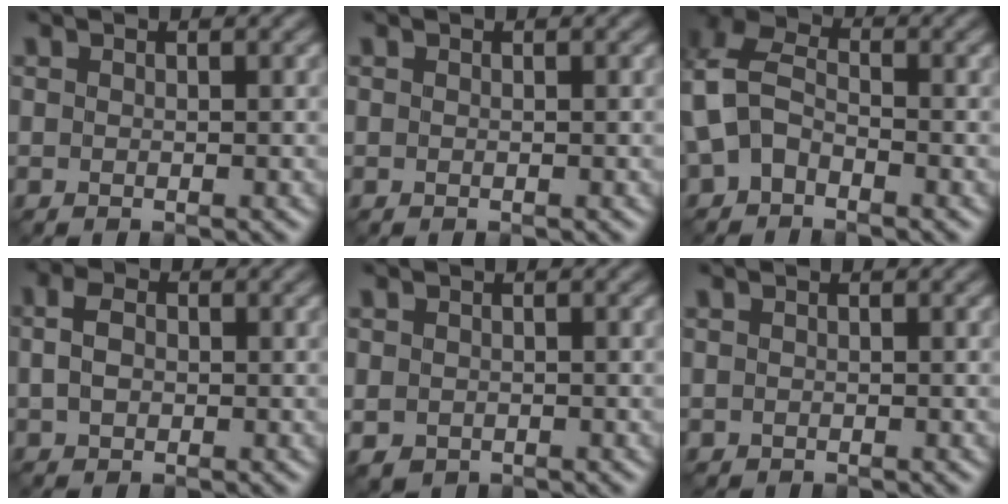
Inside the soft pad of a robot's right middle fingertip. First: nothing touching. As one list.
[{"total": 0.0}, {"total": 5.4, "force": [-0.9, 3.8, 3.7], "torque": [-0.088, 0.013, -0.034]}, {"total": 2.9, "force": [0.1, 2.0, 2.1], "torque": [-0.056, 0.005, 0.004]}, {"total": 1.4, "force": [-0.4, 1.1, 0.7], "torque": [-0.019, -0.006, -0.006]}, {"total": 0.0}]